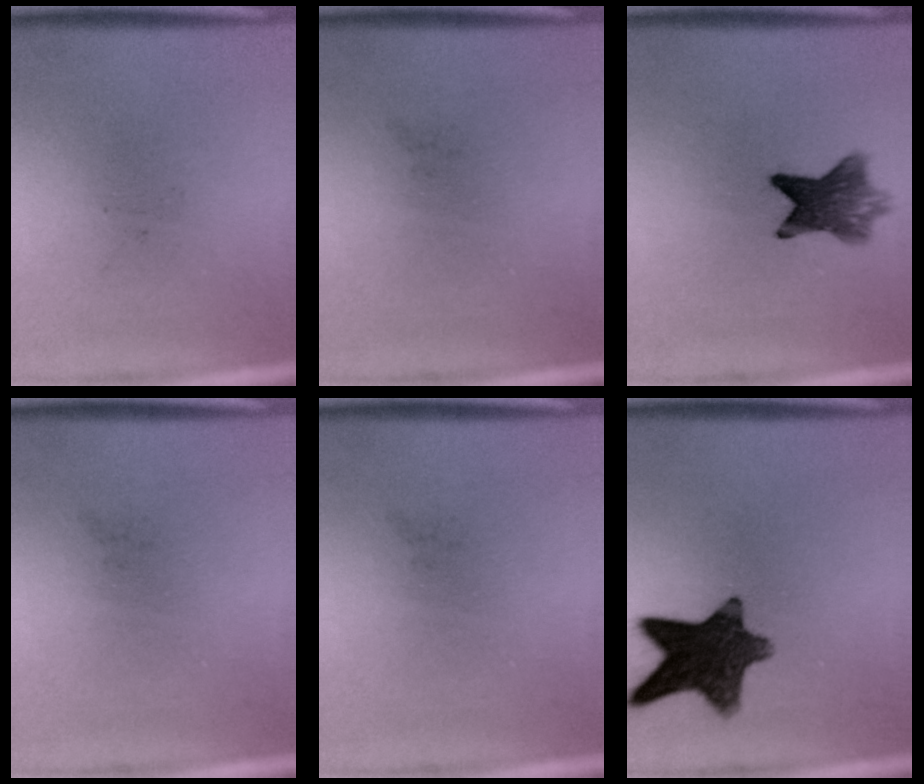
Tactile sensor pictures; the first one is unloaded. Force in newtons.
{"total": 0.0}
{"total": 7.0}
{"total": 0.0}
{"total": 0.0}
{"total": 12.3}